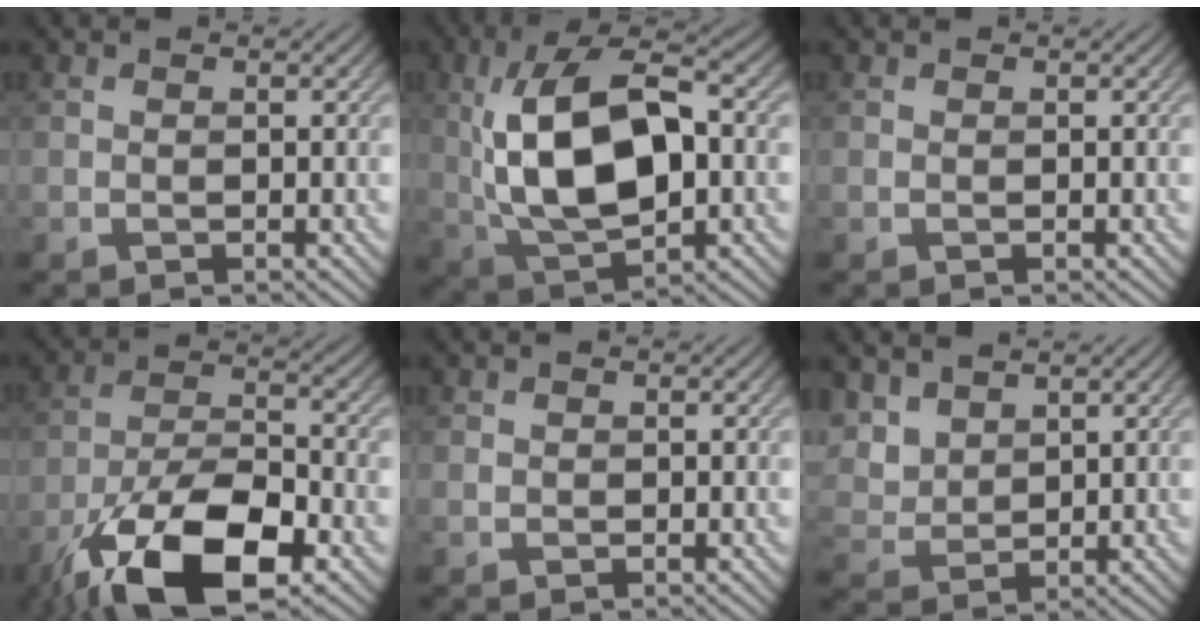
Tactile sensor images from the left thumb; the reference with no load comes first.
{"total": 14.3, "force": [1.5, 7.2, 12.2], "torque": [-0.252, 0.007, 0.027]}
{"total": 0.0}
{"total": 16.3, "force": [-9.4, 6.4, 11.7], "torque": [-0.233, -0.024, -0.178]}
{"total": 0.0}
{"total": 5.2, "force": [3.5, 3.0, 2.5], "torque": [-0.075, 0.001, 0.073]}